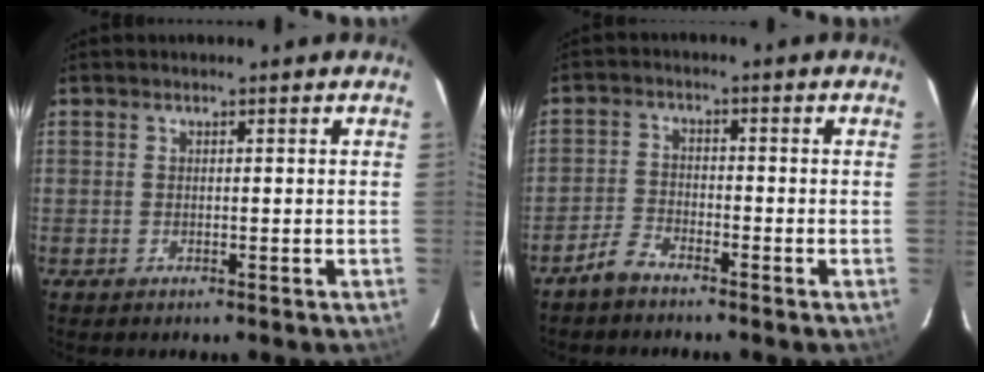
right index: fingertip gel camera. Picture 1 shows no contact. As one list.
[{"total": 3.7, "force": [-3.2, 1.2, 1.3], "torque": [-0.041, 0.008, -0.066]}]